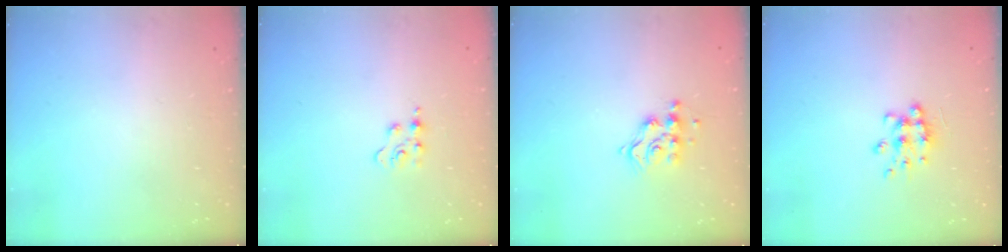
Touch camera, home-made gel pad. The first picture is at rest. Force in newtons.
{"total": 2.9, "press": 2.9, "slide": 0.4}
{"total": 9.7, "press": 9.7, "slide": 0.5}
{"total": 8.0, "press": 8.0, "slide": 0.7}